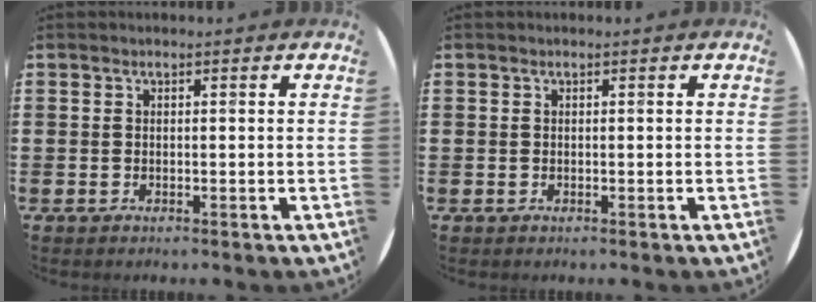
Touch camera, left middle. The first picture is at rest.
{"total": 0.0}